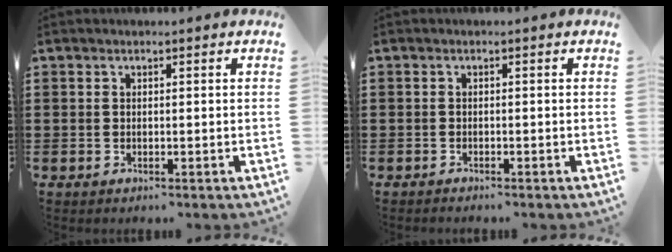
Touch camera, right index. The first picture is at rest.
{"total": 0.7, "force": [-0.7, 0.1, 0.0], "torque": [-0.001, -0.001, -0.015]}